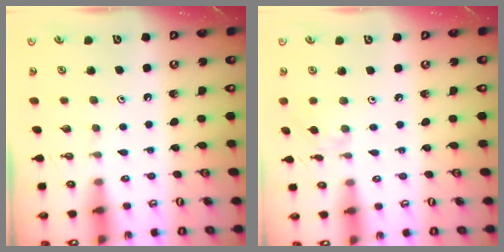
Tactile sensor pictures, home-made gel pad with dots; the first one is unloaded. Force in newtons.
{"total": 1.6, "press": 1.5, "slide": 0.4}